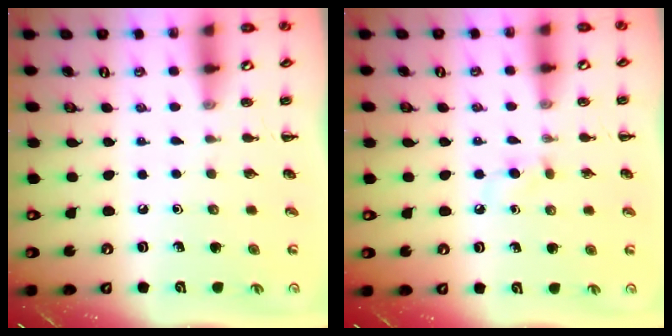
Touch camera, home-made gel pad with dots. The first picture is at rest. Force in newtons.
{"total": 2.6, "press": 2.4, "slide": 1.1}